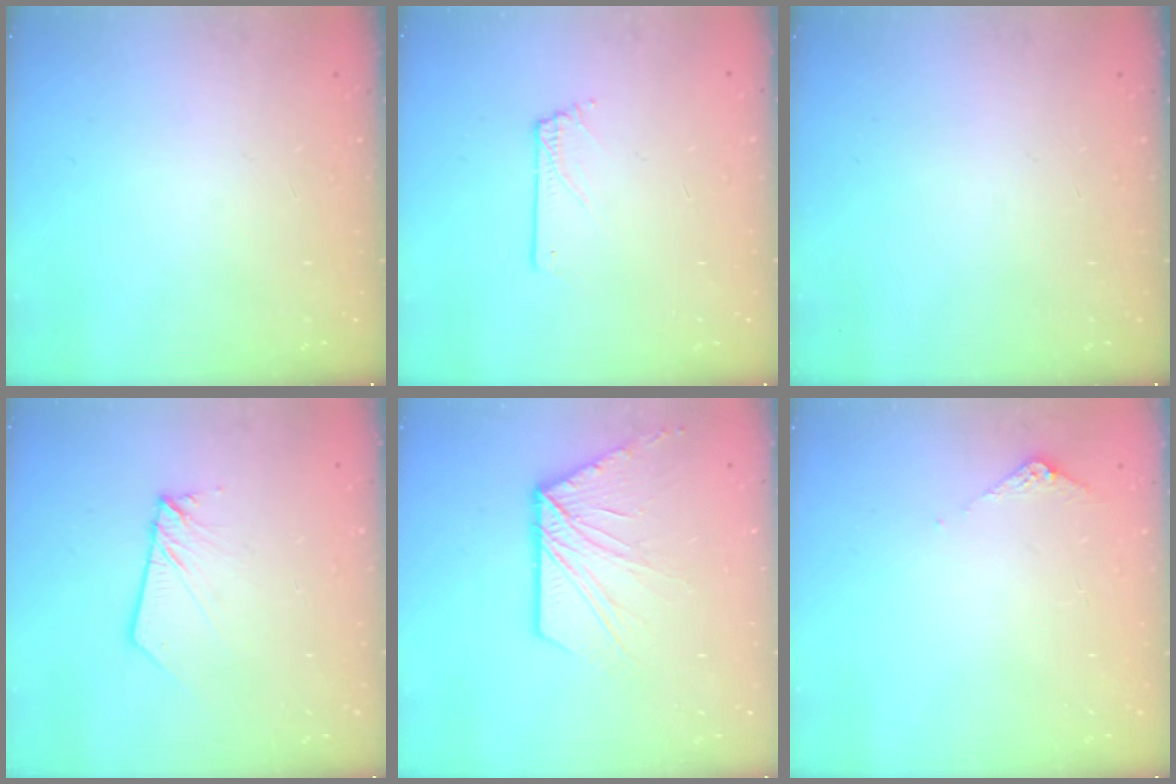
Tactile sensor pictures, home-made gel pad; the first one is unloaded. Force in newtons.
{"total": 0.7, "press": 0.7, "slide": 0.1}
{"total": 0.0}
{"total": 4.4, "press": 4.3, "slide": 0.6}
{"total": 11.7, "press": 11.7, "slide": 0.4}
{"total": 4.8, "press": 4.8, "slide": 0.6}